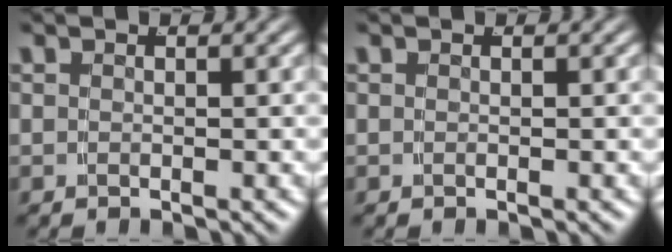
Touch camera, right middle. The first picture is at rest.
{"total": 0.0}